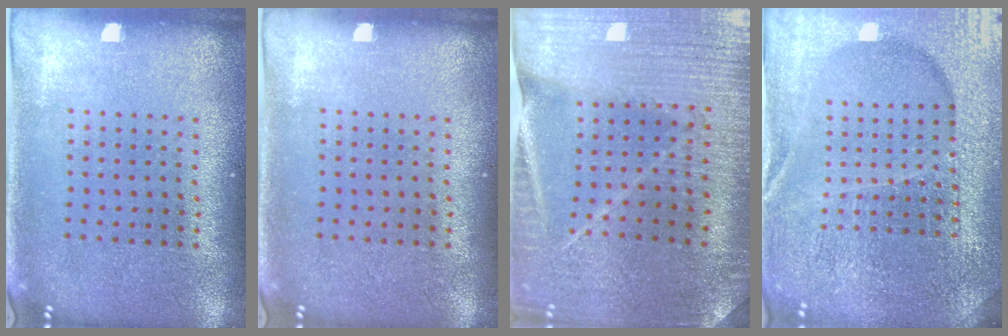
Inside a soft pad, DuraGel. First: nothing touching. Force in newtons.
{"total": 0.0}
{"total": 3.0, "press": 3.0, "slide": 0.3}
{"total": 5.2, "press": 4.8, "slide": 2.2}